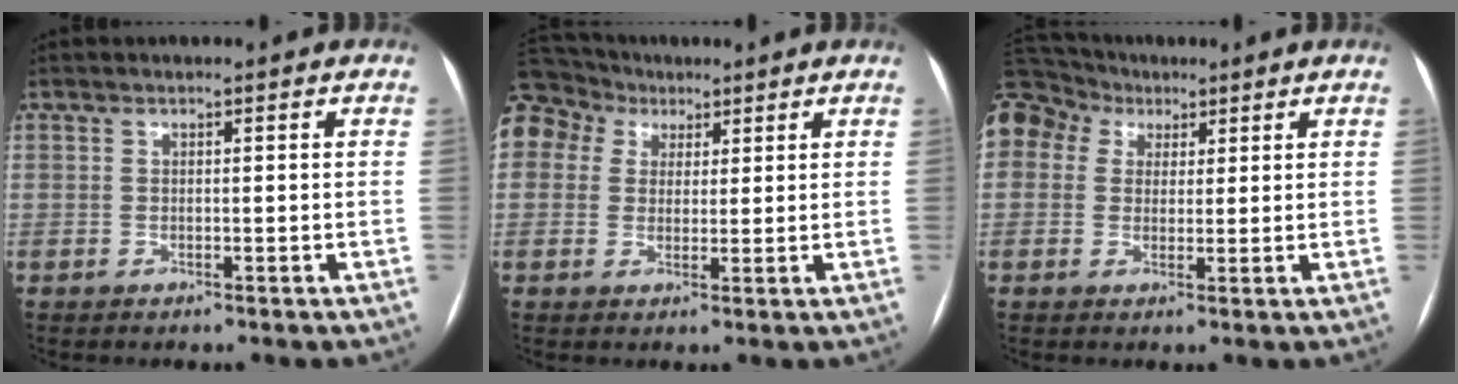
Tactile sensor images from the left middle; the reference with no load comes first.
{"total": 12.1, "force": [6.4, 9.5, 4.0], "torque": [-0.121, 0.065, 0.125]}
{"total": 15.4, "force": [7.6, 12.0, 6.1], "torque": [-0.194, 0.085, 0.148]}